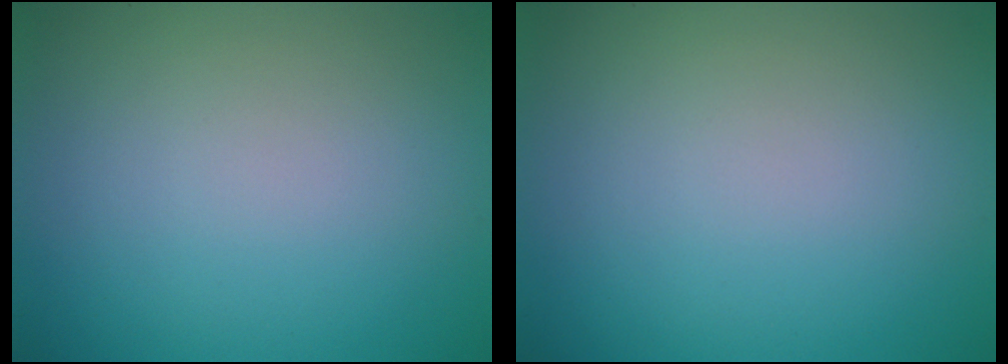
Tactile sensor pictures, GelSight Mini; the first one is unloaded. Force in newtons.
{"total": 0.0}